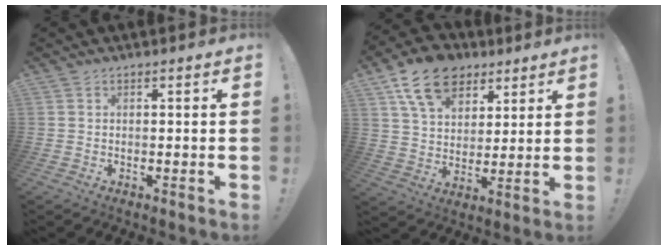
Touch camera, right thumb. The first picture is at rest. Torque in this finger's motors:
{"motor_torque": [0.50, 0.61, 0.25, 0.12, 0.04]}